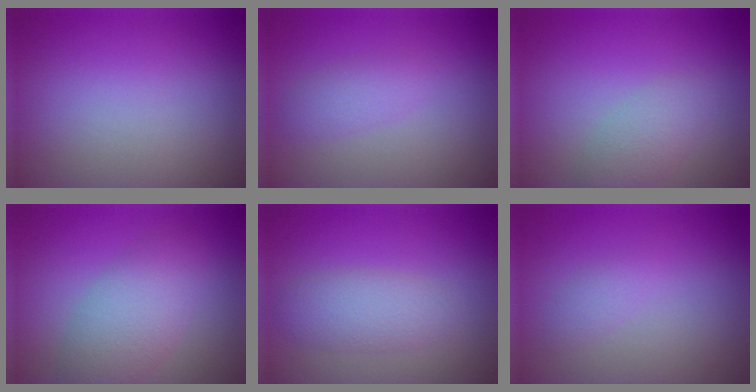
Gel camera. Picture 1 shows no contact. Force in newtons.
{"total": 1.7, "press": 1.7, "slide": 0.0}
{"total": 2.2, "press": 2.2, "slide": 0.1}
{"total": 4.6, "press": 4.6, "slide": 0.1}
{"total": 2.9, "press": 2.9, "slide": 0.2}
{"total": 1.0, "press": 1.0, "slide": 0.1}